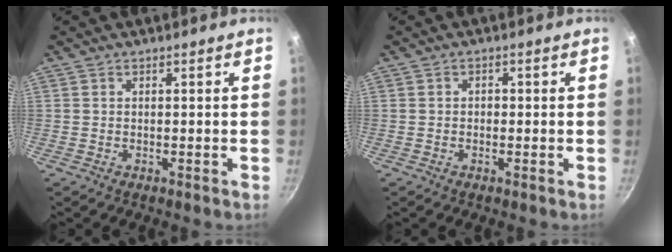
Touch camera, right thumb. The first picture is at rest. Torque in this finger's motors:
{"motor_torque": [-0.35, -0.40, -0.14, 0.15, 0.09]}